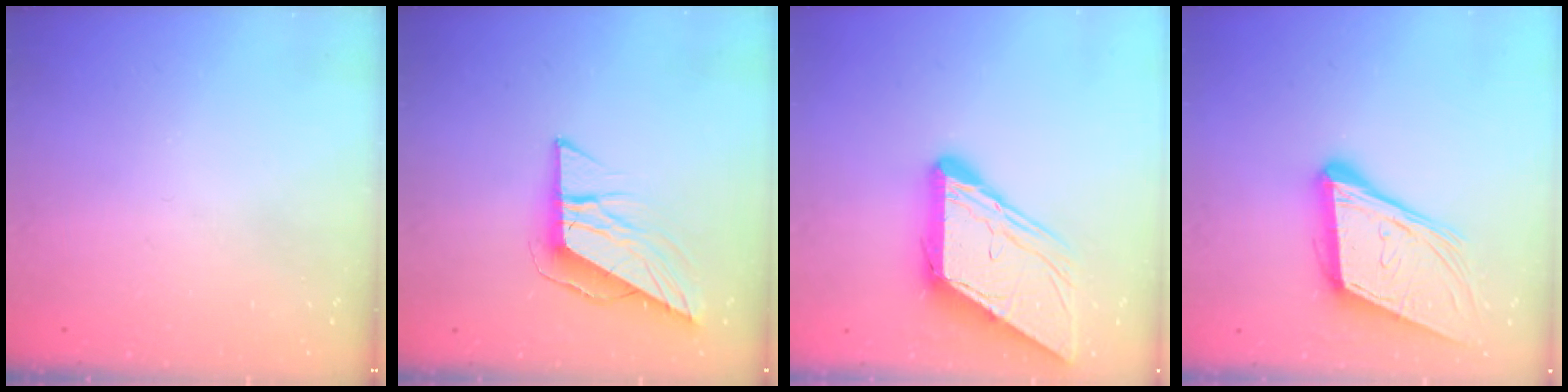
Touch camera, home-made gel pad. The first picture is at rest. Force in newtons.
{"total": 8.7, "press": 8.7, "slide": 0.3}
{"total": 12.0, "press": 12.0, "slide": 1.2}
{"total": 14.7, "press": 14.2, "slide": 3.9}